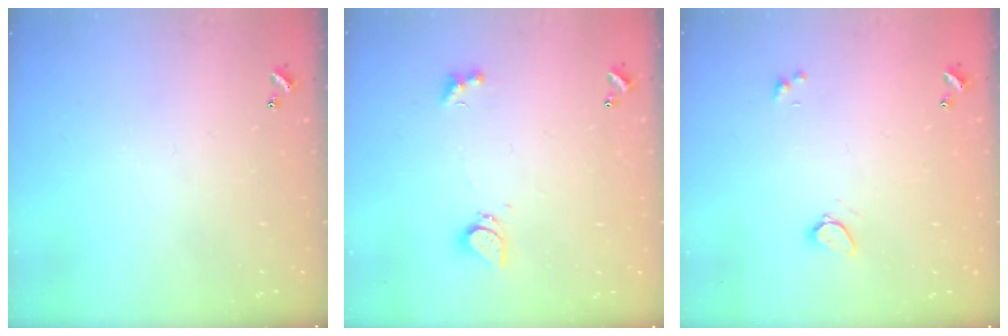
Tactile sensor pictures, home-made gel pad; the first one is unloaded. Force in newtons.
{"total": 1.8, "press": 1.7, "slide": 0.5}
{"total": 0.6, "press": 0.6, "slide": 0.2}